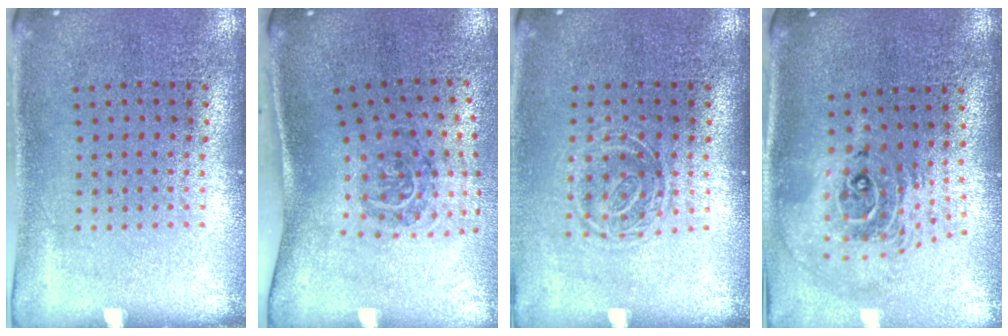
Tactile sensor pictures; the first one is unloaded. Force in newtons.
{"total": 1.9, "press": 1.2, "slide": 1.5}
{"total": 1.3, "press": 1.0, "slide": 0.8}
{"total": 2.4, "press": 1.8, "slide": 1.6}